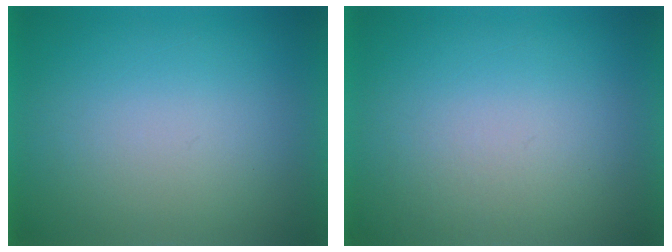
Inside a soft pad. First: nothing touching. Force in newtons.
{"total": 1.2}